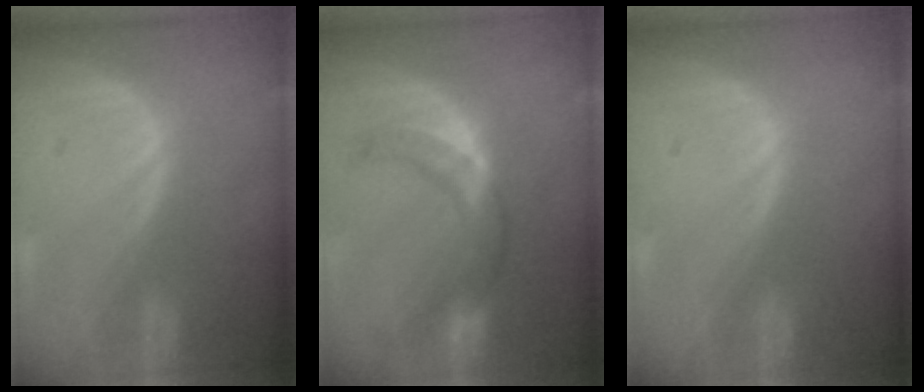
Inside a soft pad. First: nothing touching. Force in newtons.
{"total": 8.2, "press": 8.2, "slide": 0.6}
{"total": 0.0}